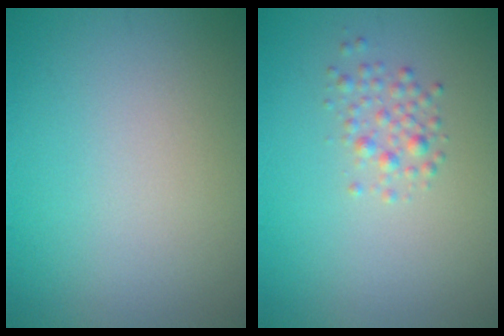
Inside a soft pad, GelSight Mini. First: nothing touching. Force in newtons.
{"total": 1.6, "press": 1.6, "slide": 0.1}